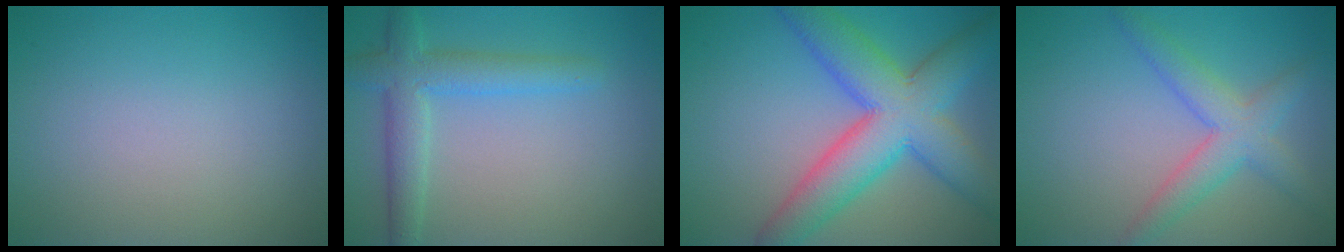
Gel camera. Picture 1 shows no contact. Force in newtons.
{"total": 4.1, "press": 4.1, "slide": 0.1}
{"total": 9.5, "press": 9.5, "slide": 0.4}
{"total": 4.0, "press": 4.0, "slide": 0.2}